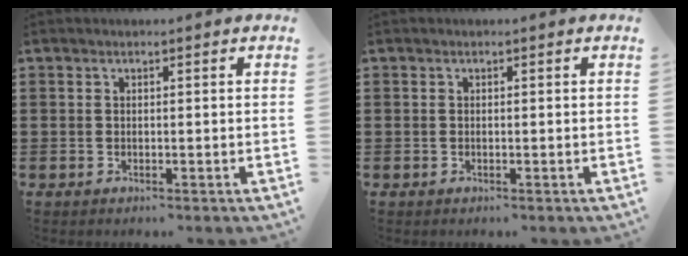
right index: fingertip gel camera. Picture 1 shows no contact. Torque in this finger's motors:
{"motor_torque": [-0.16, 0.28, 0.01, 0.00]}